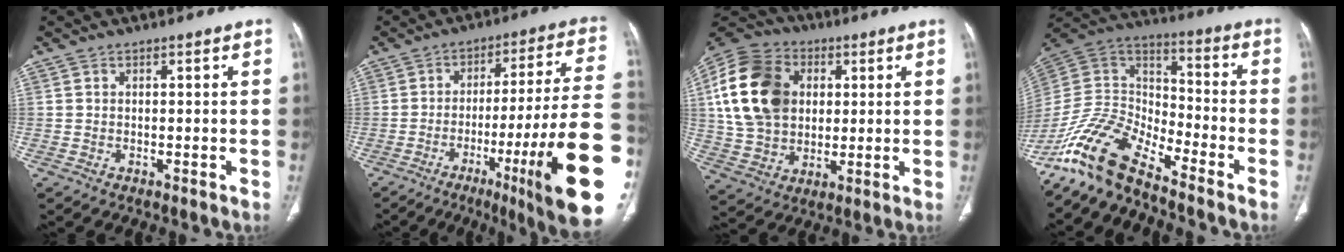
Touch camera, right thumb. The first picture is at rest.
{"total": 25.4, "force": [-8.6, 1.9, 23.9], "torque": [-0.281, 0.024, -0.121]}
{"total": 20.8, "force": [4.1, 15.7, 13.0], "torque": [-0.248, 0.011, 0.075]}
{"total": 13.7, "force": [-11.6, 3.6, 6.3], "torque": [-0.121, 0.080, -0.237]}